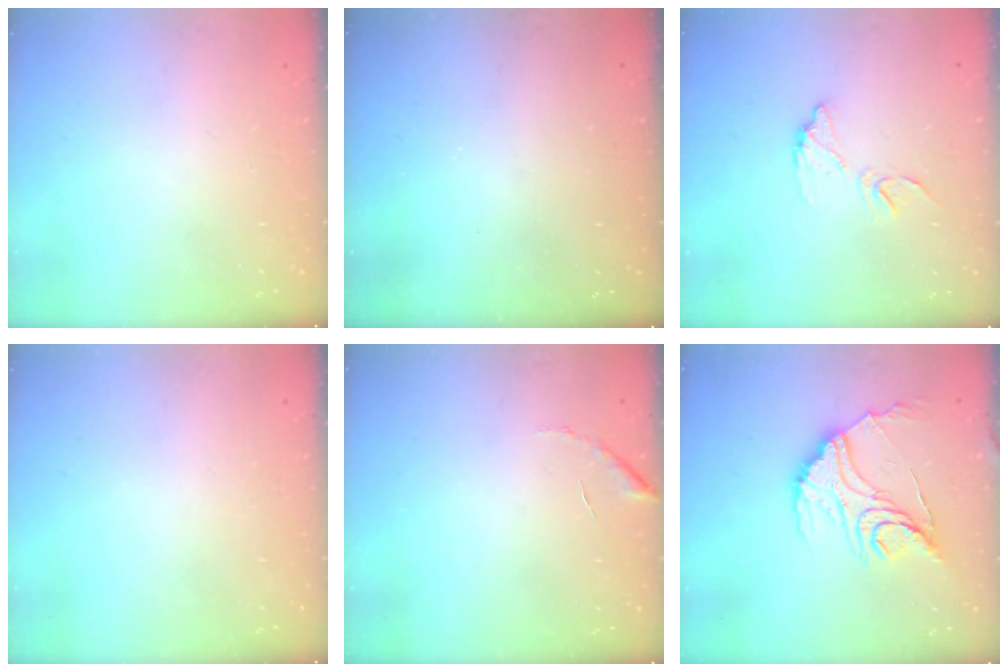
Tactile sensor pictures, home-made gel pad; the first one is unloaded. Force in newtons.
{"total": 3.3, "press": 3.3, "slide": 0.1}
{"total": 8.2, "press": 8.2, "slide": 0.1}
{"total": 0.0}
{"total": 6.2, "press": 6.2, "slide": 0.2}
{"total": 17.0, "press": 17.0, "slide": 1.3}